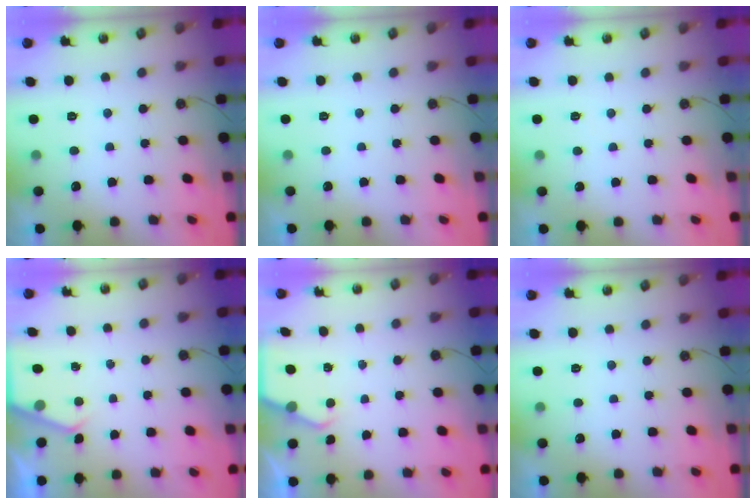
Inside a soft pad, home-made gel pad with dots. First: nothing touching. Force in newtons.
{"total": 0.0}
{"total": 1.8, "press": 1.8, "slide": 0.4}
{"total": 3.1, "press": 3.1, "slide": 0.5}
{"total": 3.0, "press": 2.9, "slide": 0.5}
{"total": 0.0}